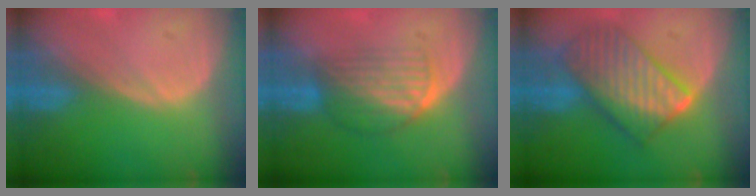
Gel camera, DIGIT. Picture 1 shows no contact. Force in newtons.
{"total": 6.9, "press": 5.8, "slide": 3.7}
{"total": 10.1, "press": 10.1, "slide": 0.7}